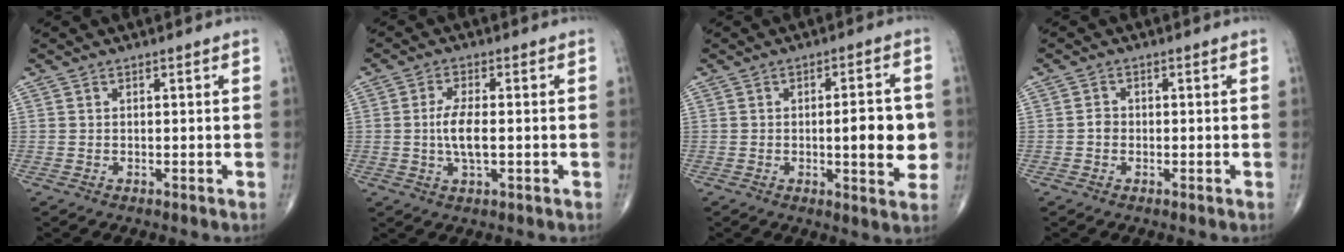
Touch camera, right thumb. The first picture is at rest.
{"total": 5.6, "force": [-0.4, 2.2, 5.2], "torque": [-0.110, -0.003, -0.010]}
{"total": 10.1, "force": [-0.8, 3.0, 9.6], "torque": [-0.117, -0.002, -0.010]}
{"total": 1.4, "force": [-0.4, 1.2, 0.7], "torque": [-0.003, 0.005, -0.009]}